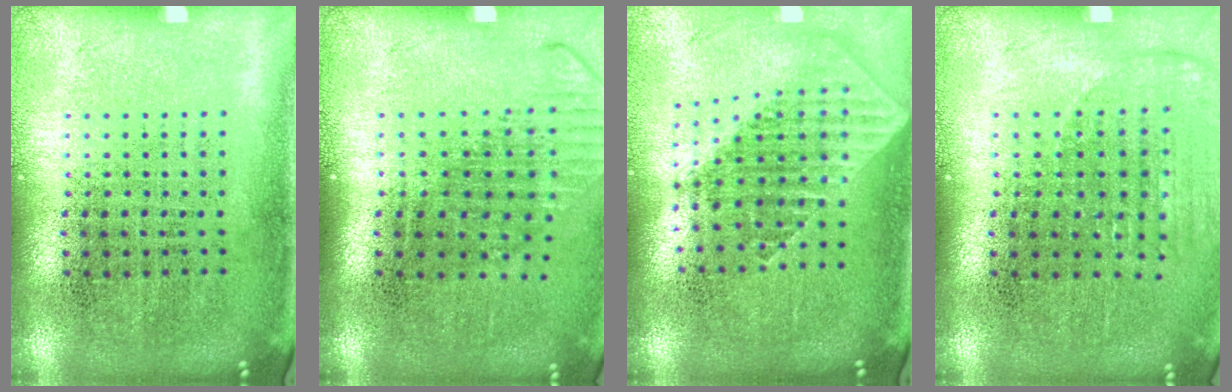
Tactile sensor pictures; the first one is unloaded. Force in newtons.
{"total": 1.3, "press": 1.0, "slide": 0.9}
{"total": 1.8, "press": 1.5, "slide": 1.1}
{"total": 1.1, "press": 1.1, "slide": 0.4}